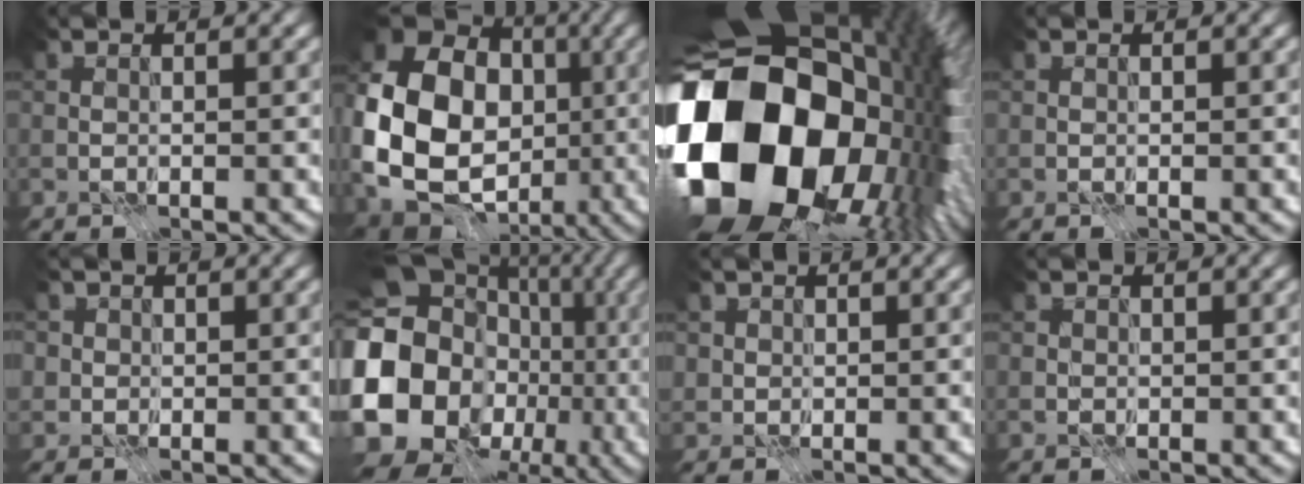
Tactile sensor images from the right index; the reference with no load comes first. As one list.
[{"total": 17.0, "force": [-1.6, 14.0, 9.4], "torque": [-0.193, 0.002, -0.033]}, {"total": 23.0, "force": [-2.0, 16.8, 15.5], "torque": [-0.336, -0.043, -0.005]}, {"total": 0.0}, {"total": 2.6, "force": [0.9, 2.4, 0.6], "torque": [0.000, 0.008, 0.007]}, {"total": 20.6, "force": [-3.7, 17.8, 9.7], "torque": [-0.191, -0.001, -0.080]}, {"total": 1.3, "force": [0.5, 1.2, 0.0], "torque": [0.006, -0.005, 0.007]}, {"total": 0.8, "force": [0.1, 0.8, 0.2], "torque": [0.001, -0.002, -0.004]}]